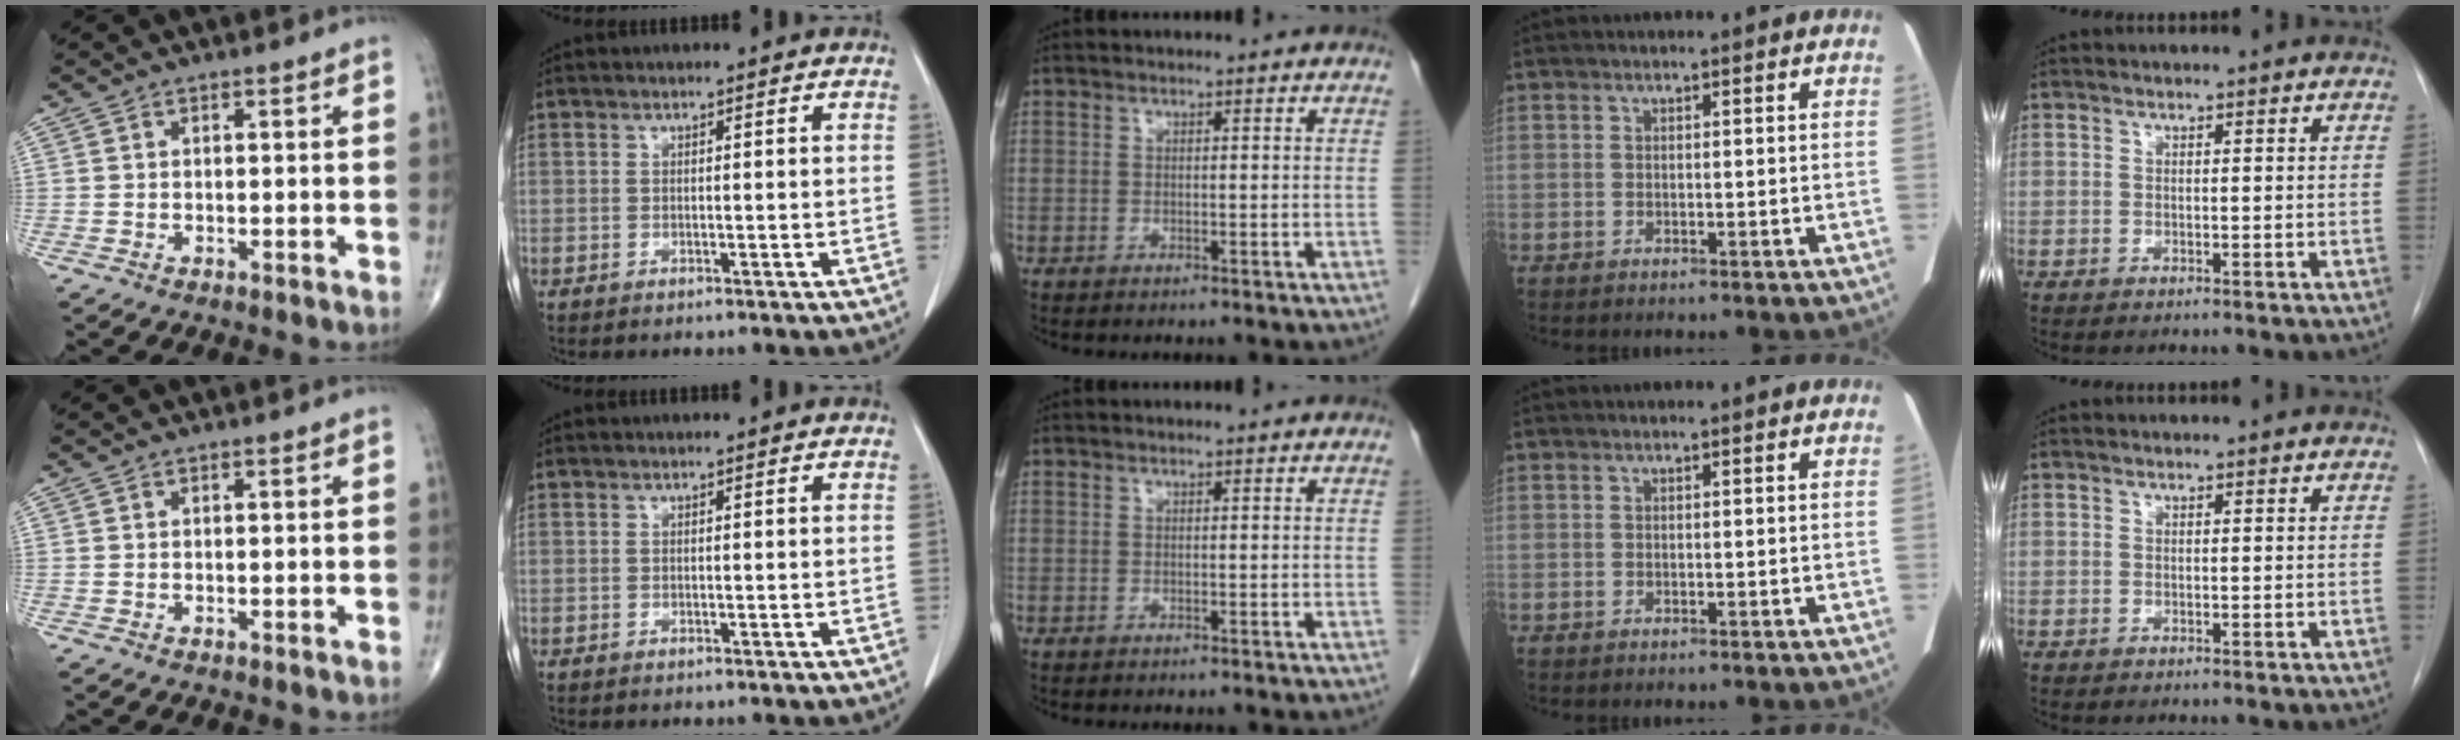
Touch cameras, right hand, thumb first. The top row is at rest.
{}